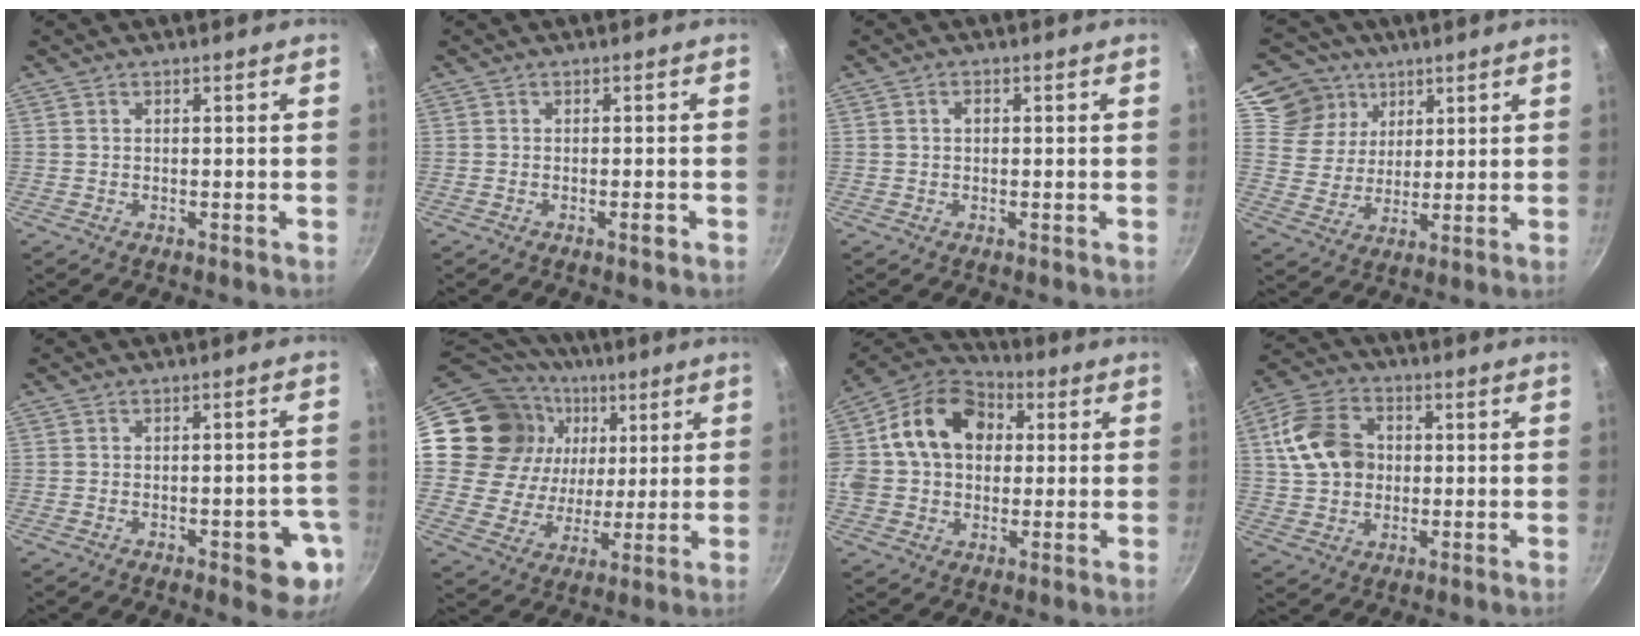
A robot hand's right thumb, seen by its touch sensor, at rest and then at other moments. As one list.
[{"total": 1.4, "force": [-0.7, 0.3, 1.1], "torque": [-0.018, 0.008, -0.011]}, {"total": 1.3, "force": [0.2, 0.9, 0.9], "torque": [-0.013, 0.004, 0.002]}, {"total": 11.9, "force": [6.2, 9.7, 2.8], "torque": [-0.020, -0.023, 0.110]}, {"total": 8.3, "force": [-3.2, 3.4, 6.9], "torque": [-0.053, 0.016, -0.035]}, {"total": 23.9, "force": [6.9, 19.9, 11.4], "torque": [-0.201, 0.019, 0.127]}, {"total": 19.2, "force": [3.4, 14.6, 12.0], "torque": [-0.200, 0.039, 0.041]}, {"total": 12.5, "force": [1.8, 9.8, 7.7], "torque": [-0.123, 0.012, 0.023]}]